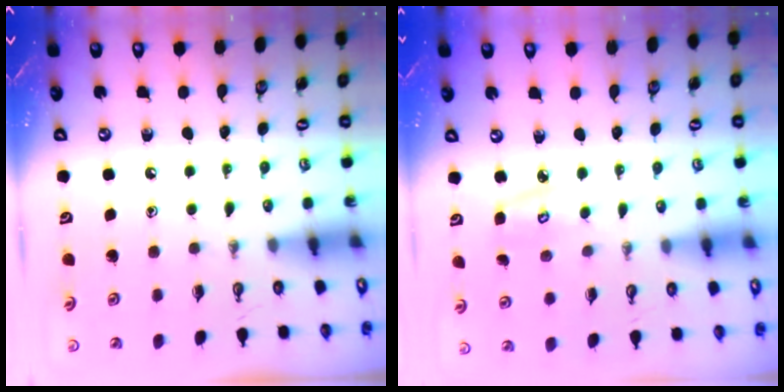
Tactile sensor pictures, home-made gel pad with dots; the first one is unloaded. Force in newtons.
{"total": 4.5, "press": 4.5, "slide": 0.5}